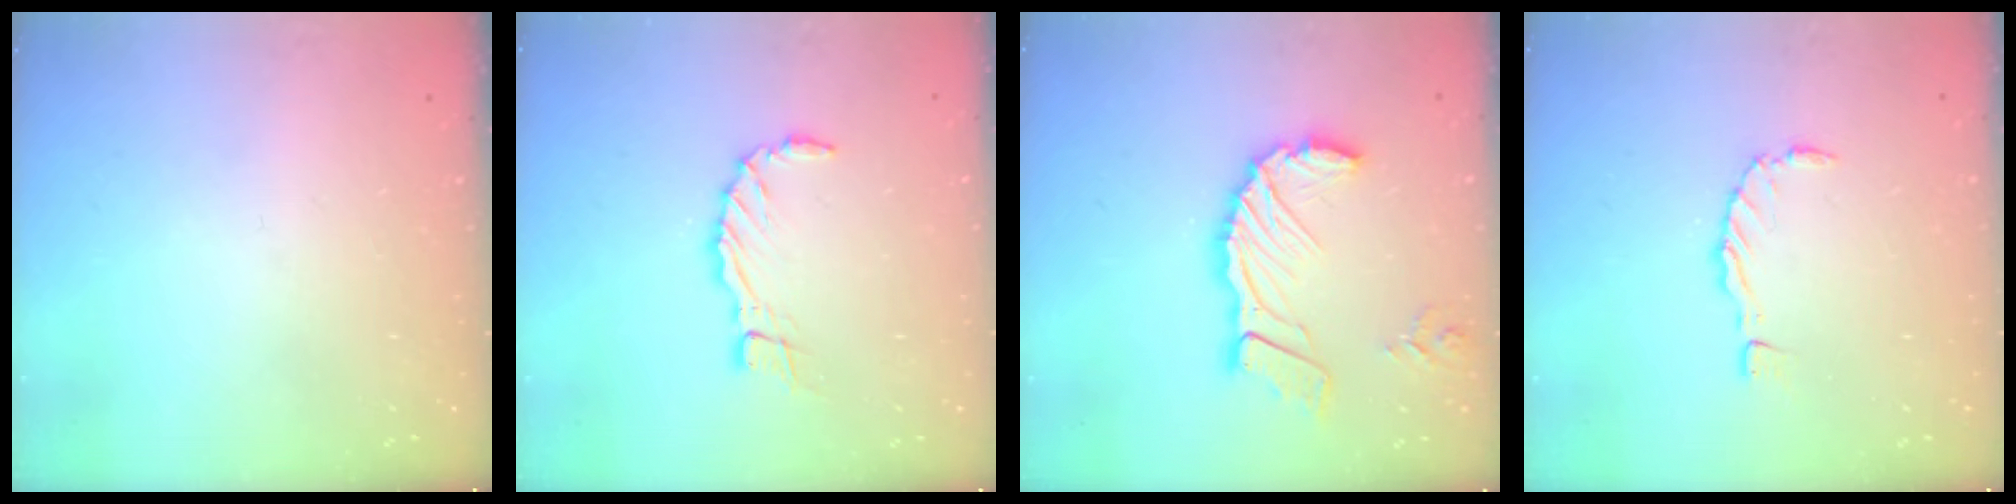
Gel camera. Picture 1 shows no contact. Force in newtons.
{"total": 6.7, "press": 6.6, "slide": 1.0}
{"total": 14.3, "press": 14.2, "slide": 1.6}
{"total": 0.0}